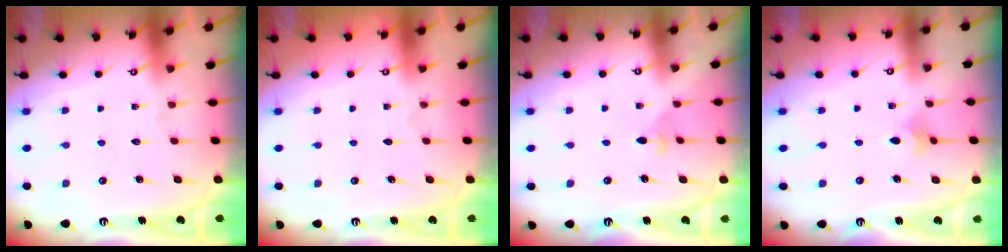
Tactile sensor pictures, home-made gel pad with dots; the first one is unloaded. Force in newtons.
{"total": 0.0}
{"total": 3.2, "press": 3.2, "slide": 0.4}
{"total": 4.5, "press": 4.4, "slide": 0.9}